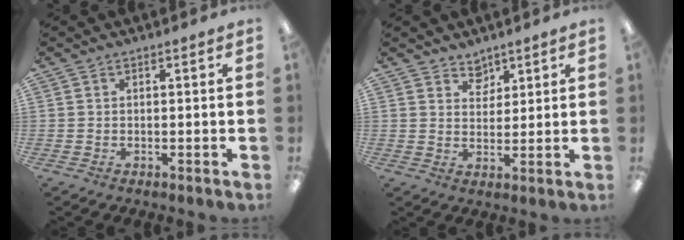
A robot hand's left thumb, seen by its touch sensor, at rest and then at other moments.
{"total": 4.4, "force": [3.6, 2.5, 0.1], "torque": [0.003, -0.019, 0.065]}